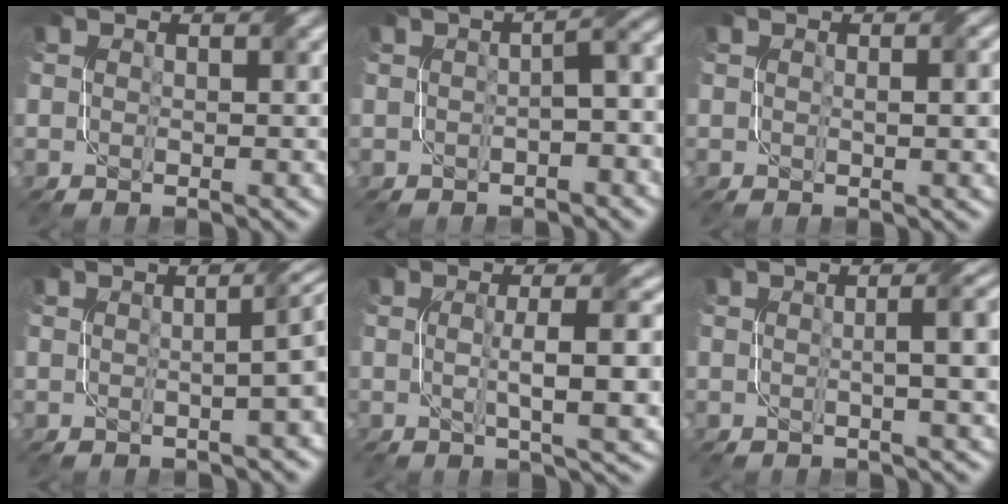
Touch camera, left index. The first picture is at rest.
{"total": 3.8, "force": [-0.4, 0.9, 3.7], "torque": [-0.049, 0.013, -0.008]}
{"total": 2.5, "force": [0.2, 0.7, 2.4], "torque": [-0.034, 0.002, 0.005]}
{"total": 5.6, "force": [0.7, 2.3, 5.0], "torque": [-0.019, 0.026, -0.006]}
{"total": 7.1, "force": [0.3, 1.4, 6.9], "torque": [-0.096, 0.005, 0.004]}
{"total": 6.3, "force": [0.7, 1.9, 6.0], "torque": [-0.047, 0.022, 0.003]}